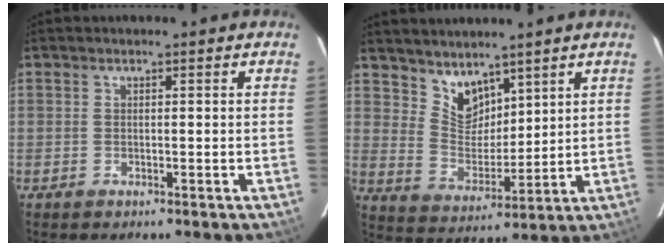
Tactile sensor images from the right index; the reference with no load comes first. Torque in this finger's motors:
{"motor_torque": [0.00, 0.28, 0.10, 0.00]}